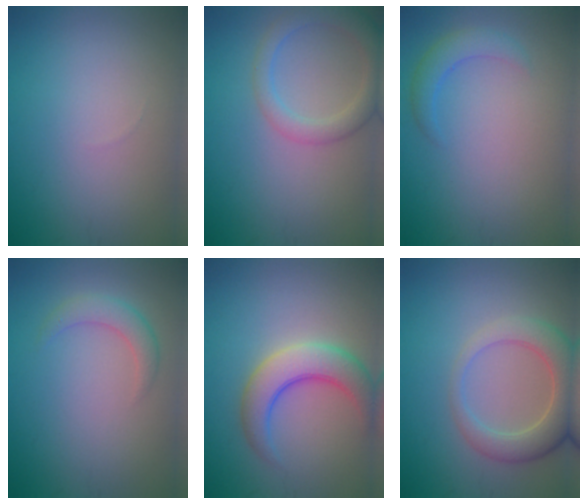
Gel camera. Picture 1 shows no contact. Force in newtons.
{"total": 3.7, "press": 3.7, "slide": 0.2}
{"total": 2.3, "press": 2.3, "slide": 0.0}
{"total": 2.3, "press": 2.3, "slide": 0.1}
{"total": 5.2, "press": 5.2, "slide": 0.3}
{"total": 5.4, "press": 5.3, "slide": 0.7}